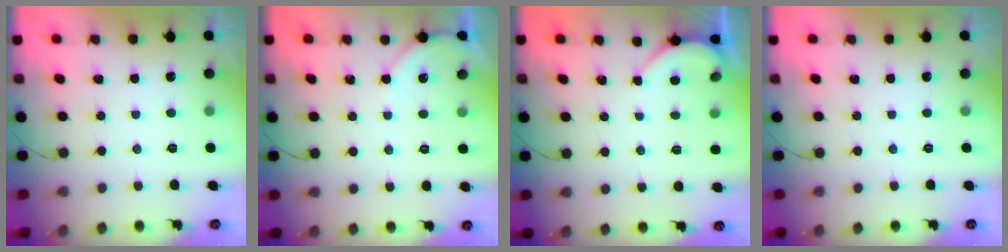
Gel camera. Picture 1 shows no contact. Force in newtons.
{"total": 3.6, "press": 3.5, "slide": 0.6}
{"total": 3.0, "press": 3.0, "slide": 0.2}
{"total": 0.0}